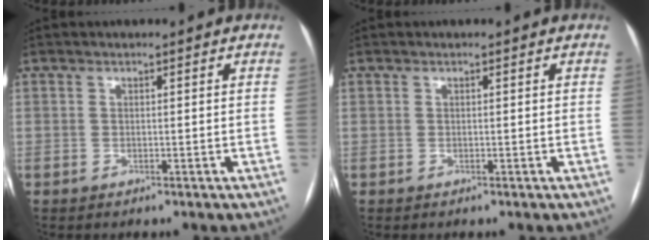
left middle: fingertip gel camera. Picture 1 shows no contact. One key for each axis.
{"total": 0.0}